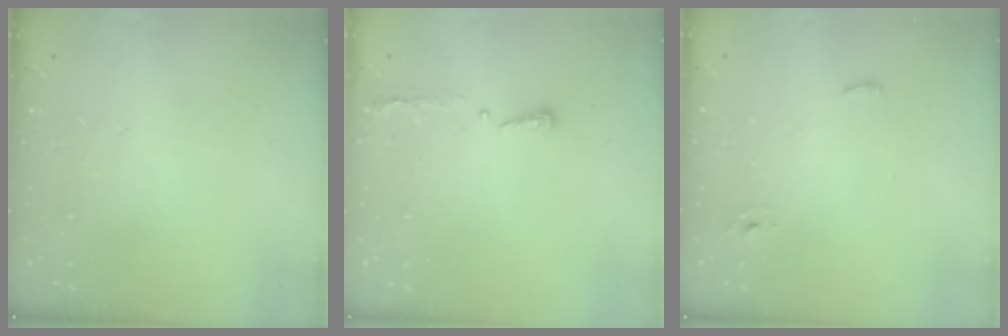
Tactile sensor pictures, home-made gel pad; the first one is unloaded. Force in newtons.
{"total": 3.7, "press": 3.7, "slide": 0.6}
{"total": 3.1, "press": 2.8, "slide": 1.2}